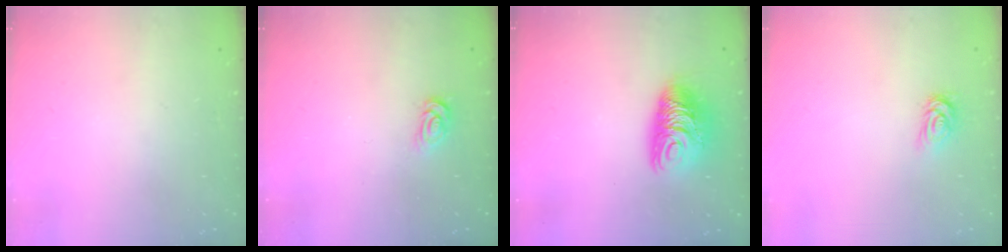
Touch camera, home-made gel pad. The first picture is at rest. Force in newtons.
{"total": 2.0, "press": 2.0, "slide": 0.3}
{"total": 9.5, "press": 9.5, "slide": 1.0}
{"total": 2.5, "press": 2.5, "slide": 0.4}